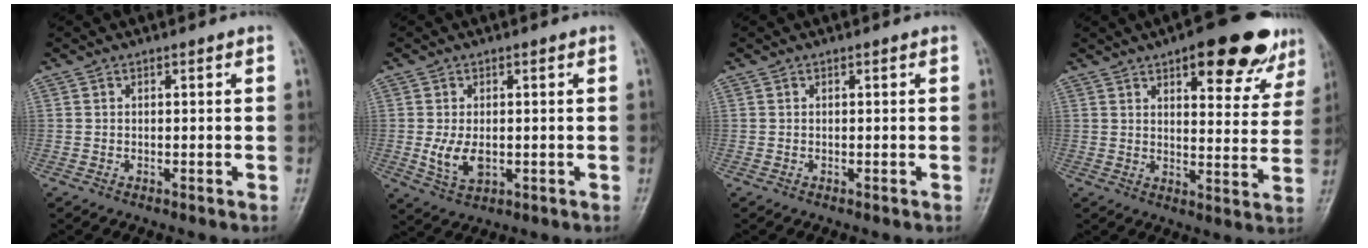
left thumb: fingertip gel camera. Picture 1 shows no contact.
{"total": 5.3, "force": [-0.4, 3.2, 4.2], "torque": [-0.078, -0.013, -0.001]}
{"total": 0.0}
{"total": 16.7, "force": [10.2, 6.5, 11.6], "torque": [-0.103, -0.037, 0.131]}